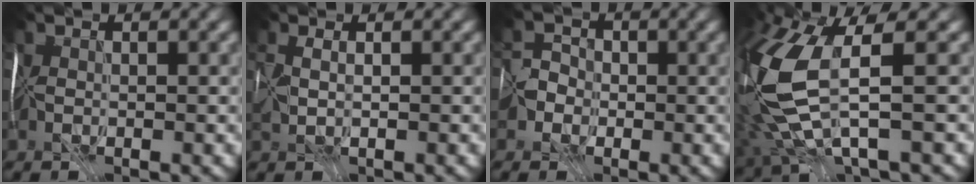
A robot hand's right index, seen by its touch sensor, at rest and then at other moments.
{"total": 1.0, "force": [0.9, 0.2, 0.2], "torque": [0.004, 0.015, 0.026]}
{"total": 1.6, "force": [-0.9, 1.3, -0.4], "torque": [0.032, 0.007, -0.017]}
{"total": 8.9, "force": [1.5, 2.9, 8.3], "torque": [-0.220, -0.021, 0.041]}